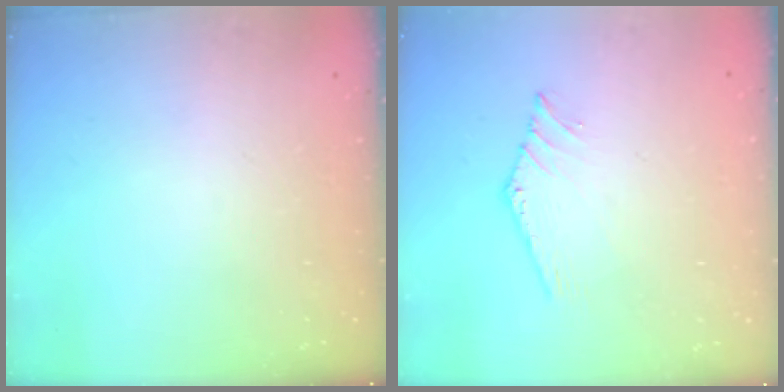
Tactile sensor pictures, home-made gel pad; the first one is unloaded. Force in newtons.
{"total": 0.0}